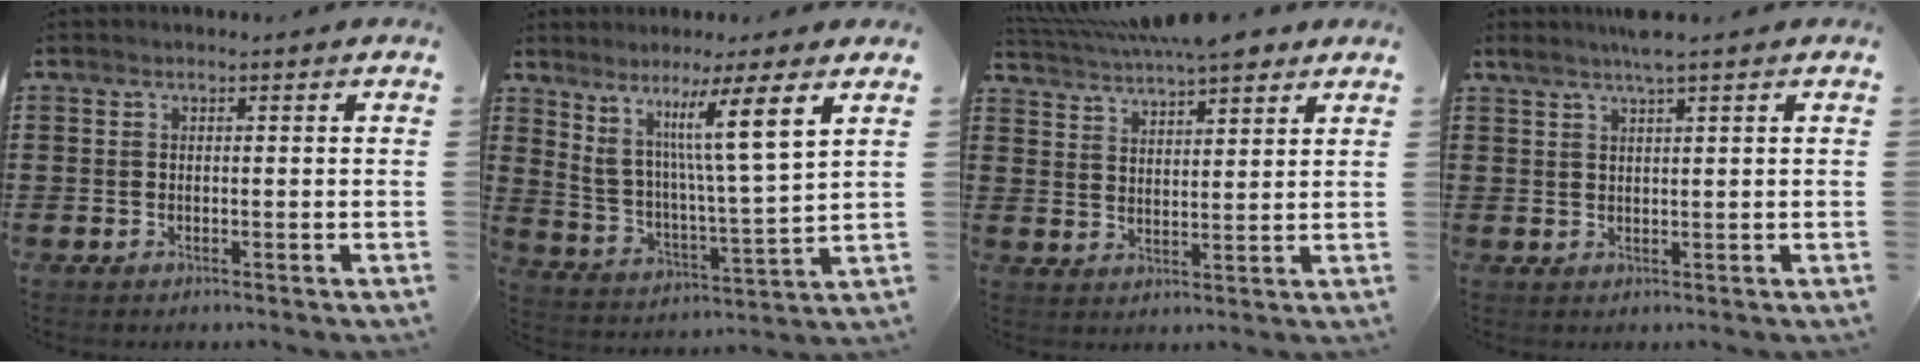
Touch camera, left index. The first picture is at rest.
{"total": 9.2, "force": [6.1, -0.3, 6.8], "torque": [-0.138, -0.036, 0.094]}
{"total": 6.0, "force": [5.3, 1.2, 2.4], "torque": [-0.065, -0.012, 0.097]}
{"total": 3.4, "force": [2.4, -0.4, 2.3], "torque": [-0.049, 0.002, 0.043]}